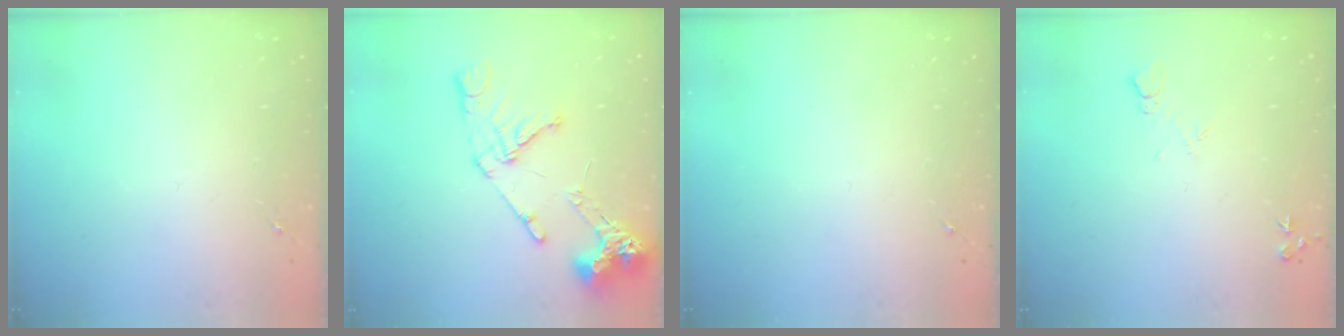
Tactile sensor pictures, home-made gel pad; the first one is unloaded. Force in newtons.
{"total": 15.7, "press": 15.5, "slide": 1.9}
{"total": 0.0}
{"total": 7.6, "press": 7.6, "slide": 0.8}